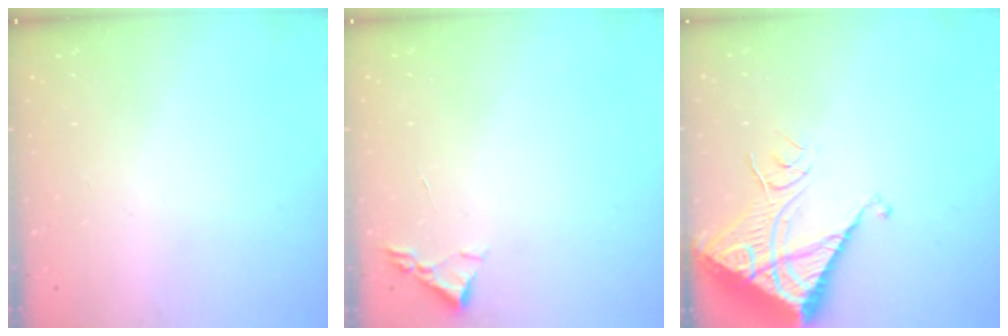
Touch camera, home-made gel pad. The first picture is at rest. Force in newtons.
{"total": 2.4, "press": 2.3, "slide": 0.3}
{"total": 13.8, "press": 13.7, "slide": 1.3}